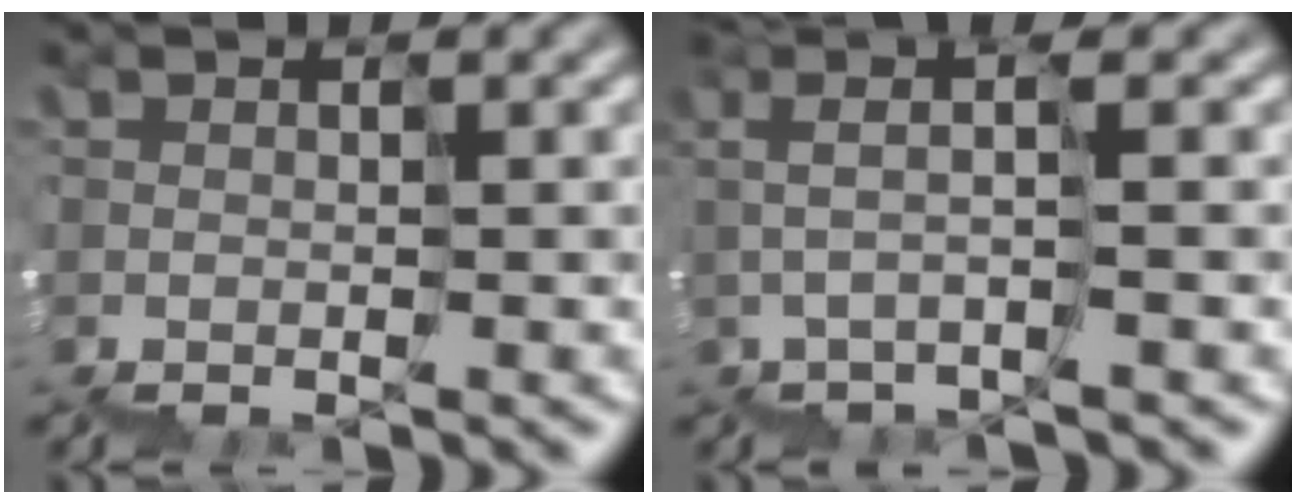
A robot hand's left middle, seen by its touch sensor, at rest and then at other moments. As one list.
[{"total": 1.8, "force": [0.3, 0.3, 1.8], "torque": [-0.043, 0.017, 0.003]}]